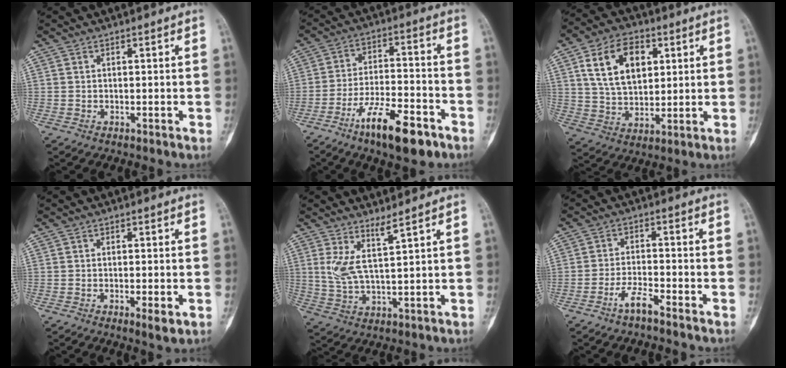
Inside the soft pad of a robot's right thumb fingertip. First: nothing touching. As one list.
[{"total": 13.7, "force": [-8.2, 4.3, 10.0], "torque": [-0.170, 0.048, -0.136]}, {"total": 13.6, "force": [4.5, 8.7, 9.3], "torque": [-0.138, -0.008, 0.085]}, {"total": 3.2, "force": [-1.1, 0.8, 2.9], "torque": [-0.050, -0.007, -0.016]}, {"total": 5.3, "force": [3.0, 0.2, 4.3], "torque": [-0.094, -0.036, 0.071]}, {"total": 4.2, "force": [-3.1, 0.7, 2.7], "torque": [-0.058, 0.020, -0.062]}]